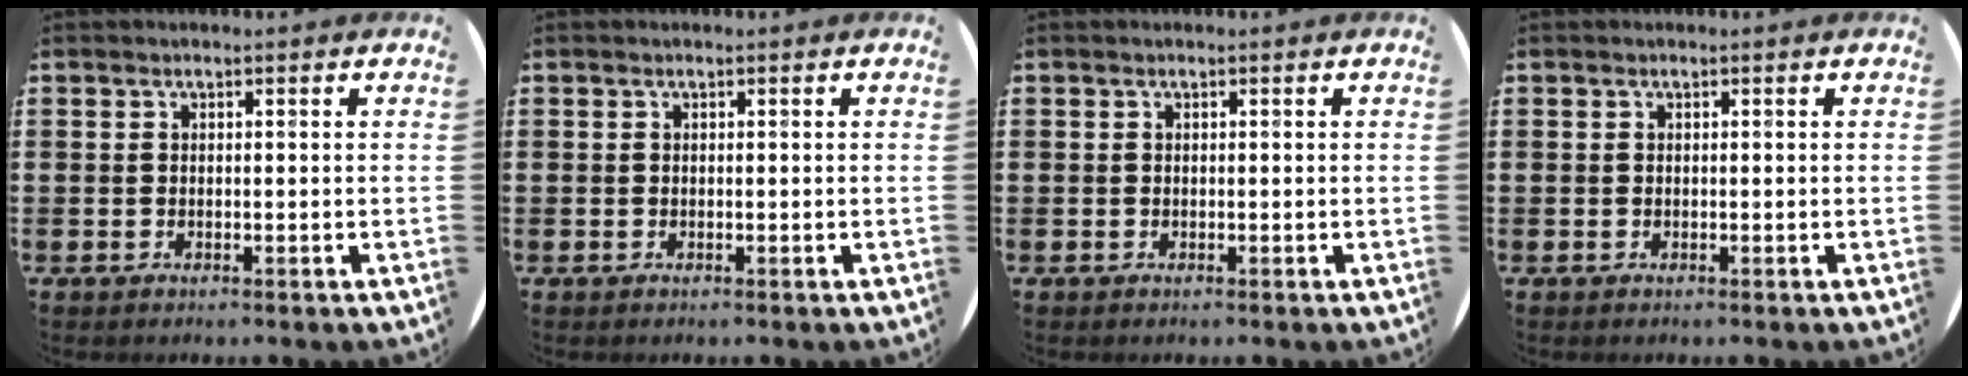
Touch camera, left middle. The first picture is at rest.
{"total": 0.0}
{"total": 0.0}
{"total": 0.0}